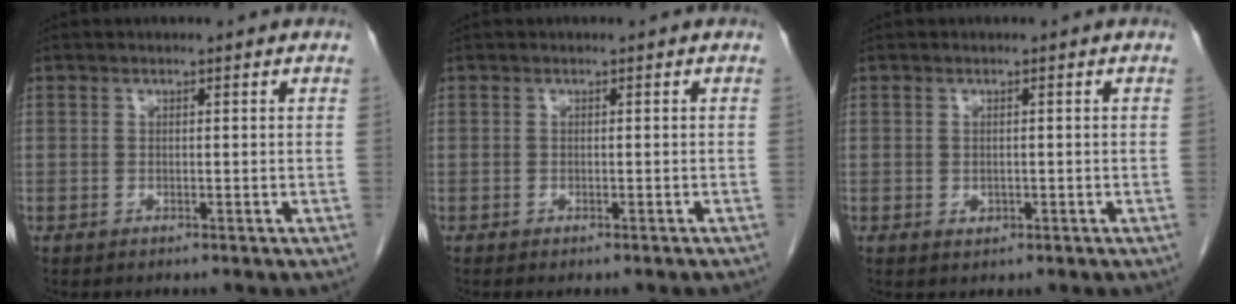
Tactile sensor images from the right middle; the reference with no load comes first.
{"total": 2.6, "force": [-2.3, 0.4, 1.2], "torque": [-0.016, -0.005, -0.027]}
{"total": 1.0, "force": [-0.2, 0.8, 0.6], "torque": [-0.011, -0.001, 0.001]}